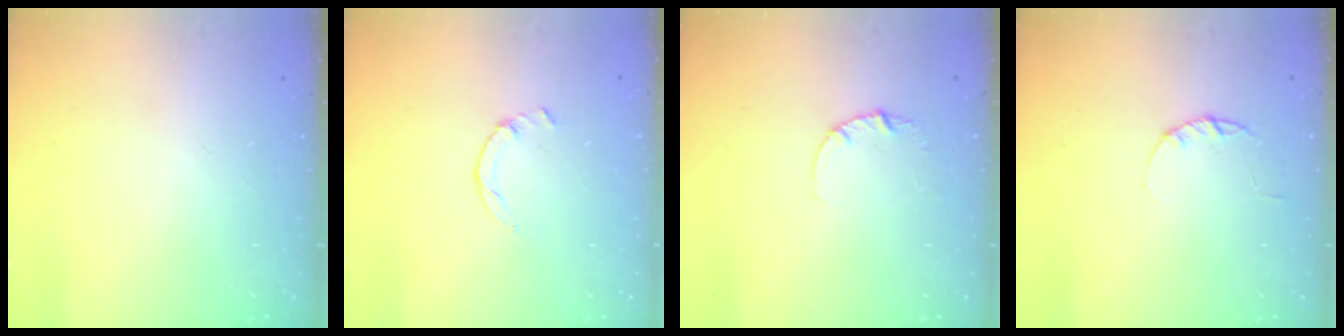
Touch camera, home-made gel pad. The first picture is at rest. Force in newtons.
{"total": 0.0}
{"total": 2.8, "press": 2.8, "slide": 0.3}
{"total": 2.2, "press": 2.2, "slide": 0.4}